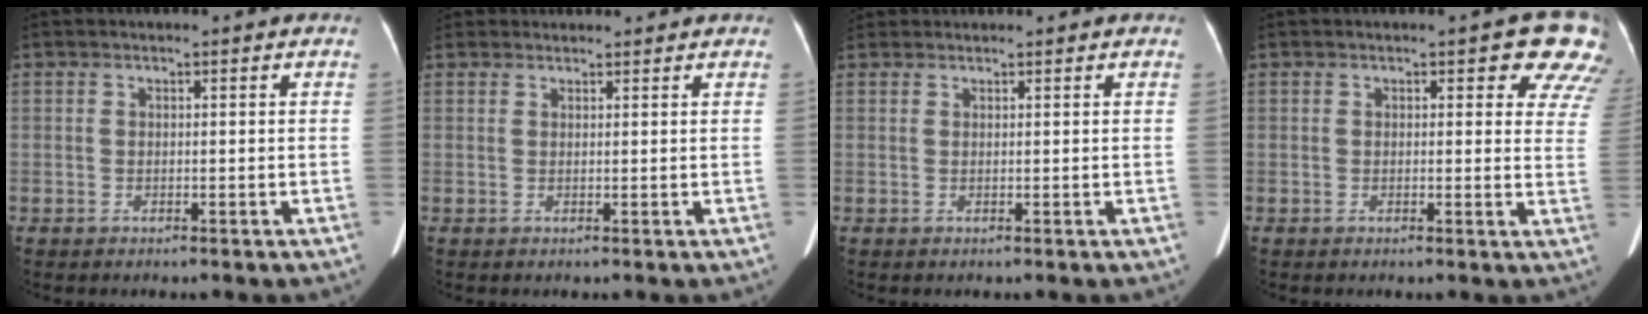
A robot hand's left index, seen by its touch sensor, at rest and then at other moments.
{"total": 3.0, "force": [2.9, 0.7, 0.0], "torque": [-0.002, 0.020, 0.042]}
{"total": 2.7, "force": [2.7, 0.5, 0.4], "torque": [-0.011, 0.027, 0.048]}
{"total": 8.1, "force": [5.8, 3.2, 4.7], "torque": [-0.023, -0.018, 0.037]}